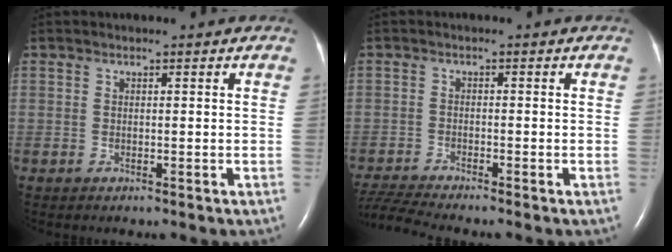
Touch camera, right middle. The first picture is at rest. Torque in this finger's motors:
{"motor_torque": [0.22, -0.28, 0.00, 0.02]}